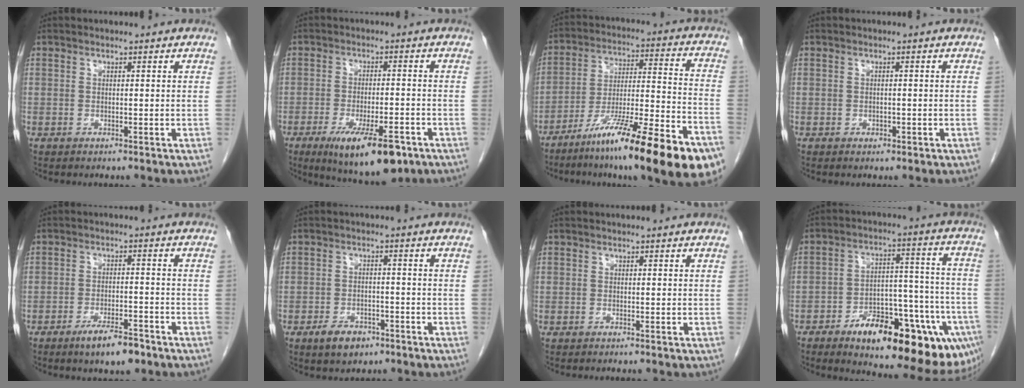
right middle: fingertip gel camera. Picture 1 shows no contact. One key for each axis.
{"total": 11.2, "fx": -6.3, "fy": 2.3, "fz": 9.0, "tx": -0.140, "ty": -0.023, "tz": -0.091}
{"total": 24.3, "fx": -15.7, "fy": 2.0, "fz": 18.5, "tx": -0.222, "ty": -0.017, "tz": -0.259}
{"total": 1.1, "fx": -0.5, "fy": 0.7, "fz": 0.7, "tx": -0.009, "ty": 0.000, "tz": -0.003}
{"total": 6.1, "fx": -4.3, "fy": 1.4, "fz": 4.1, "tx": -0.073, "ty": -0.004, "tz": -0.066}
{"total": 4.6, "fx": -3.0, "fy": 2.5, "fz": 2.4, "tx": -0.043, "ty": 0.001, "tz": -0.042}
{"total": 0.0}
{"total": 22.8, "fx": -13.2, "fy": 7.4, "fz": 17.0, "tx": -0.157, "ty": 0.038, "tz": -0.185}